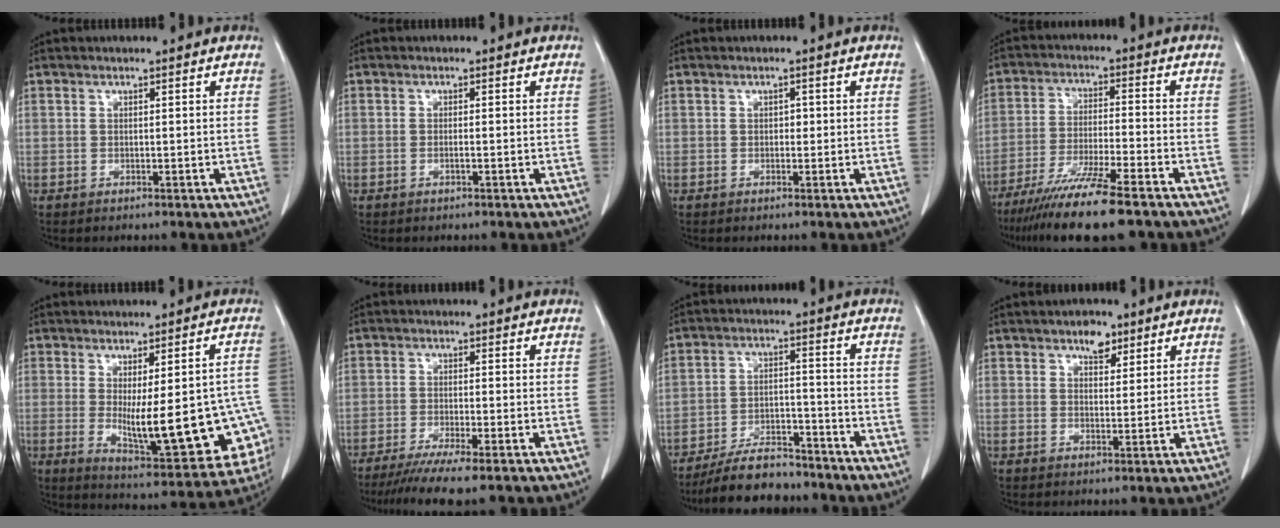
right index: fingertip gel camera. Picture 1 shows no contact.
{"total": 0.6, "force": [-0.2, 0.0, 0.5], "torque": [-0.012, 0.000, -0.003]}
{"total": 0.9, "force": [0.0, 0.6, 0.6], "torque": [-0.004, 0.003, -0.003]}
{"total": 13.3, "force": [-10.0, 0.2, 8.7], "torque": [-0.156, -0.039, -0.169]}
{"total": 19.3, "force": [-3.9, 5.2, 18.2], "torque": [-0.176, -0.002, -0.028]}
{"total": 7.8, "force": [-5.9, -0.4, 5.1], "torque": [-0.076, -0.019, -0.095]}
{"total": 9.8, "force": [-8.7, 2.9, 3.3], "torque": [-0.055, 0.002, -0.150]}
{"total": 3.6, "force": [2.4, 1.9, 1.9], "torque": [-0.028, 0.004, 0.038]}